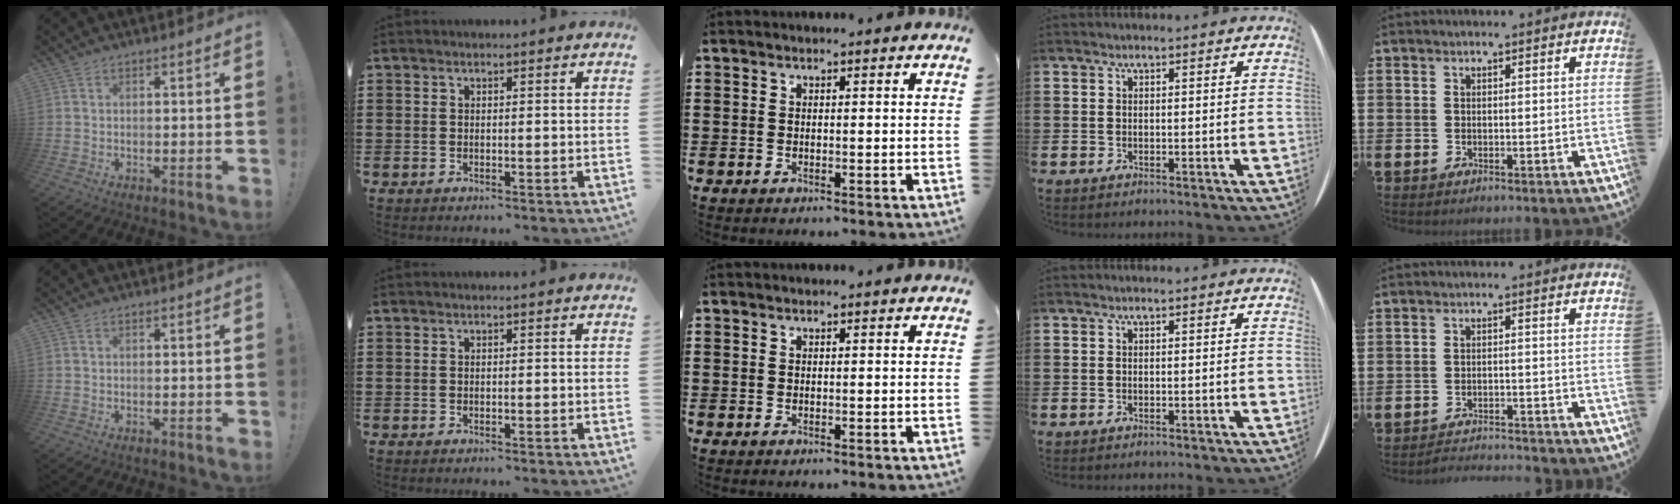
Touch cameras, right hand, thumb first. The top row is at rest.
{"little": {"total": 2.2, "force": [-2.2, -0.1, -0.2], "torque": [-0.003, 0.005, -0.049]}}